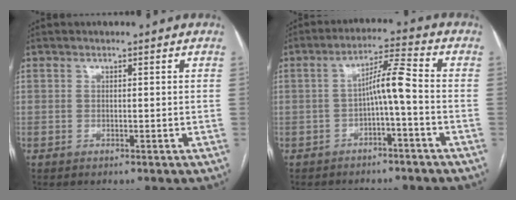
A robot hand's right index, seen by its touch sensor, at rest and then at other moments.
{"total": 5.5, "force": [-1.4, 0.0, 5.4], "torque": [-0.092, 0.022, -0.021]}